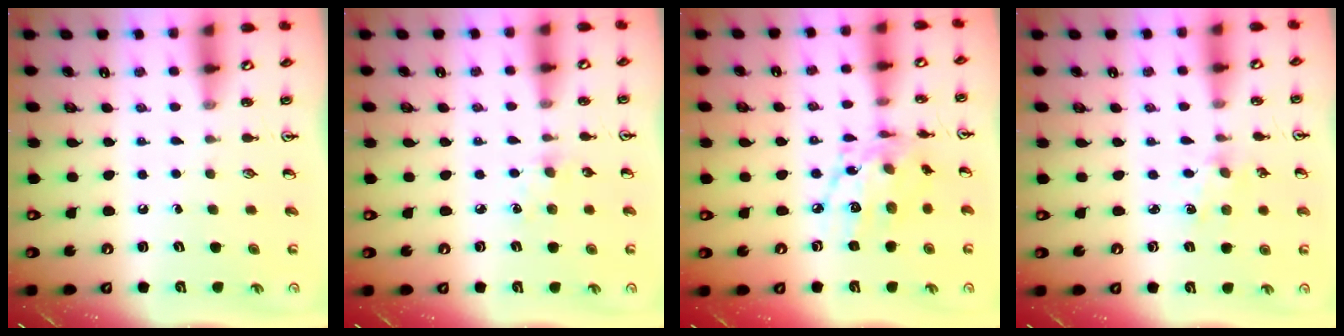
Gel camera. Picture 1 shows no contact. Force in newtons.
{"total": 4.1, "press": 4.0, "slide": 0.6}
{"total": 13.8, "press": 13.8, "slide": 0.8}
{"total": 2.1, "press": 2.0, "slide": 0.3}